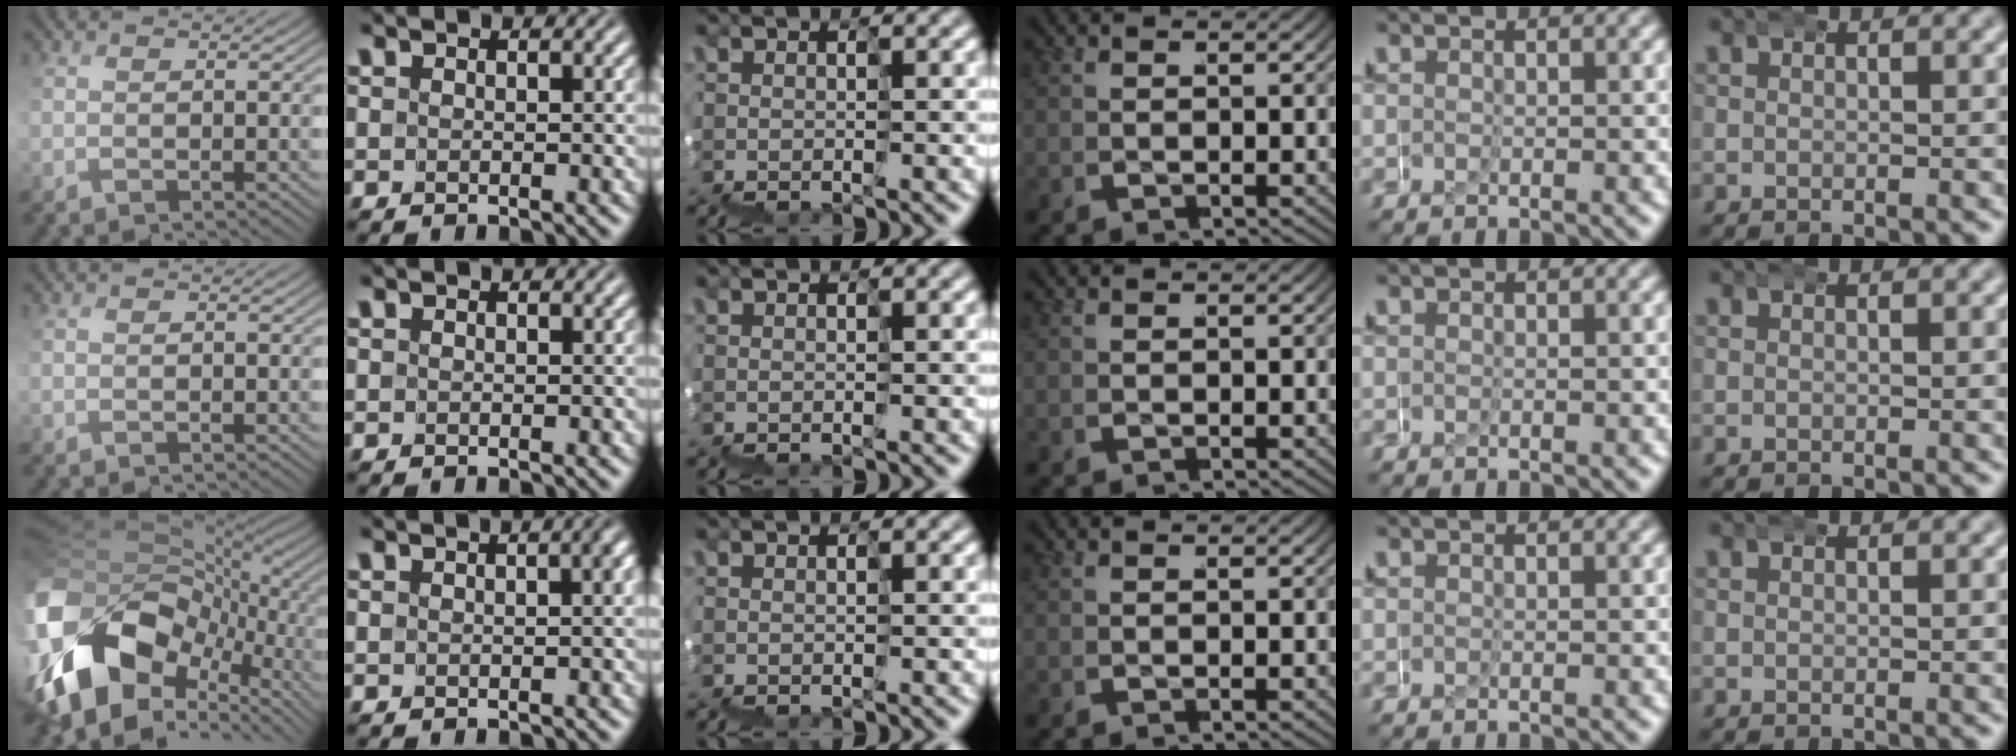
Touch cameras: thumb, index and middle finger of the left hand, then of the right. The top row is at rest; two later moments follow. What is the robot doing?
{"motion": "wrap", "object": "ethernet cable"}